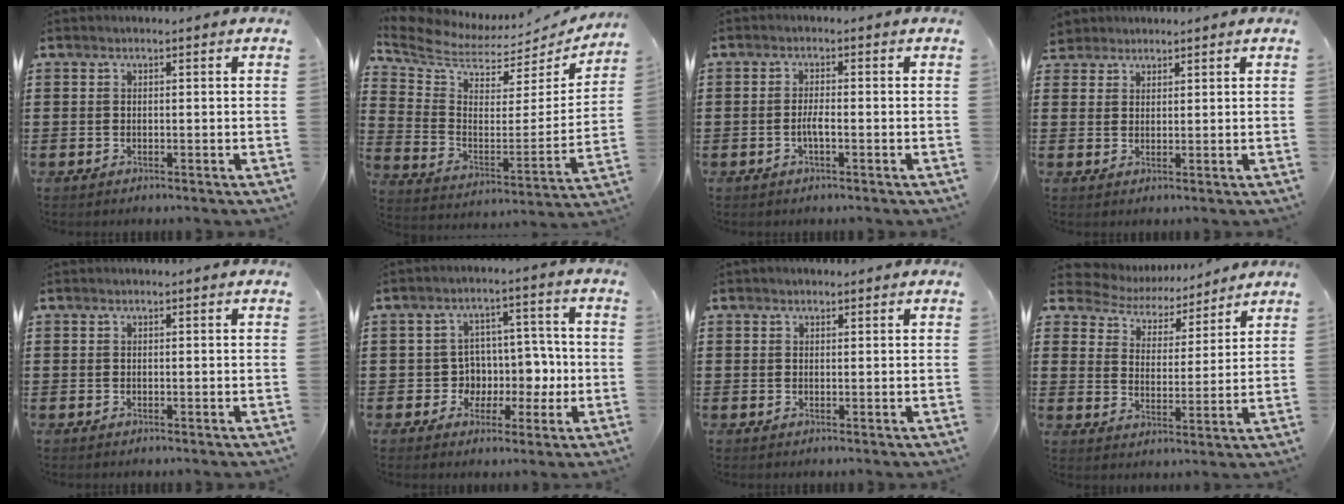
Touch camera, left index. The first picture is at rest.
{"total": 5.9, "force": [5.2, 2.1, 1.7], "torque": [-0.075, -0.055, 0.086]}
{"total": 2.1, "force": [-0.8, 0.4, 1.9], "torque": [-0.042, -0.002, -0.017]}
{"total": 2.5, "force": [2.2, 1.2, -0.2], "torque": [-0.007, 0.006, 0.042]}
{"total": 0.0}
{"total": 6.9, "force": [-0.7, 6.4, 2.4], "torque": [-0.053, 0.003, -0.009]}
{"total": 0.8, "force": [0.6, 0.4, 0.2], "torque": [-0.006, 0.003, 0.012]}
{"total": 5.2, "force": [5.0, 1.1, 0.2], "torque": [-0.038, -0.038, 0.085]}